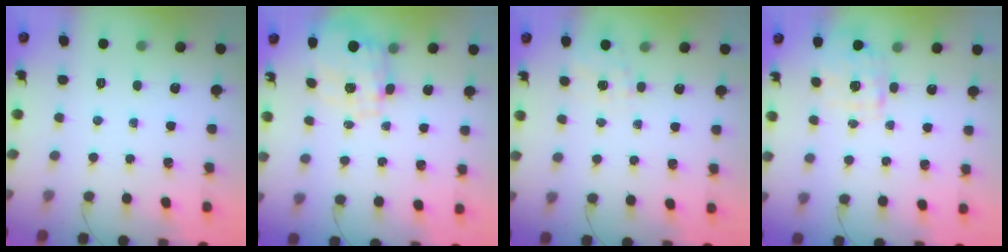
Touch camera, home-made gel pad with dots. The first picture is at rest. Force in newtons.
{"total": 3.6, "press": 3.3, "slide": 1.5}
{"total": 1.4, "press": 0.8, "slide": 1.1}
{"total": 4.9, "press": 4.8, "slide": 1.2}